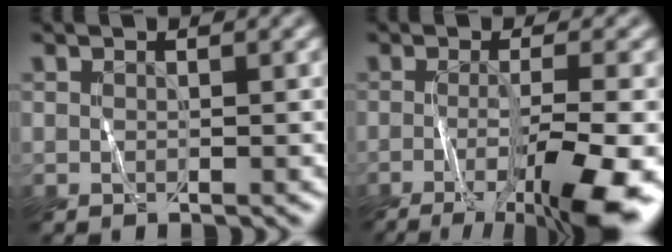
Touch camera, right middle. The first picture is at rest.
{"total": 9.5, "force": [-4.1, 1.9, 8.4], "torque": [-0.128, -0.012, -0.062]}